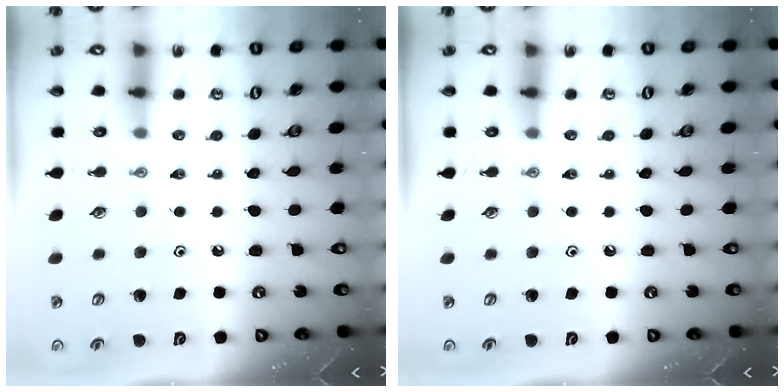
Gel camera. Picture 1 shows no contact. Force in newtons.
{"total": 0.0}